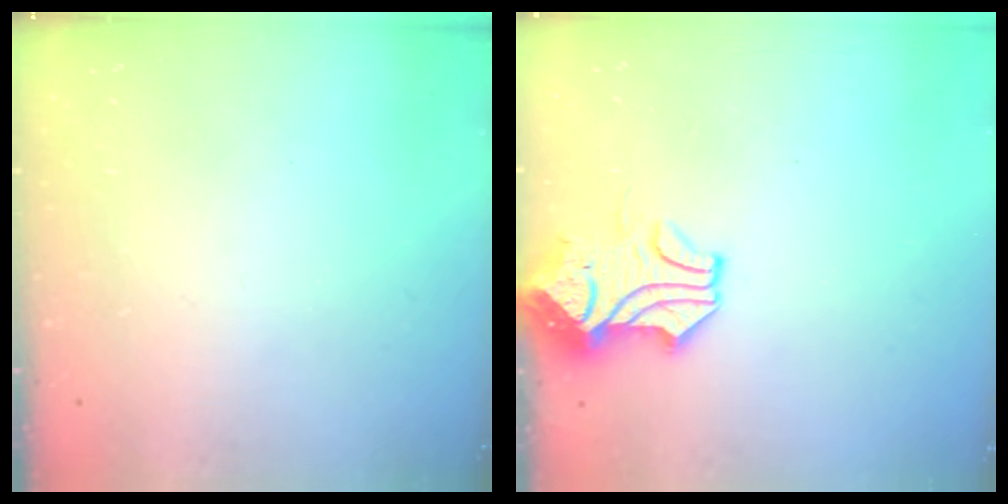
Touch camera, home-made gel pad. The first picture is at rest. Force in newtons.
{"total": 2.2, "press": 2.1, "slide": 0.7}